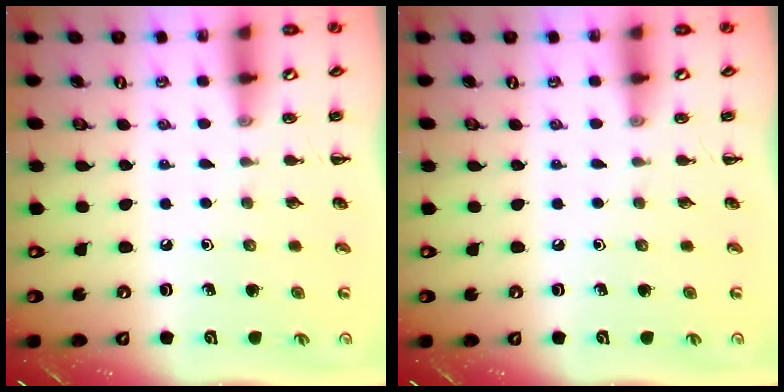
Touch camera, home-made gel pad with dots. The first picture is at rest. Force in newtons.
{"total": 0.0}